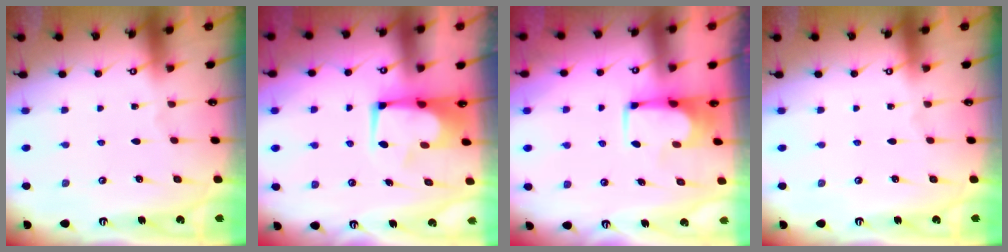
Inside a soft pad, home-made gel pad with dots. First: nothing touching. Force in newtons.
{"total": 2.6, "press": 2.5, "slide": 0.6}
{"total": 1.5, "press": 1.5, "slide": 0.1}
{"total": 0.0}